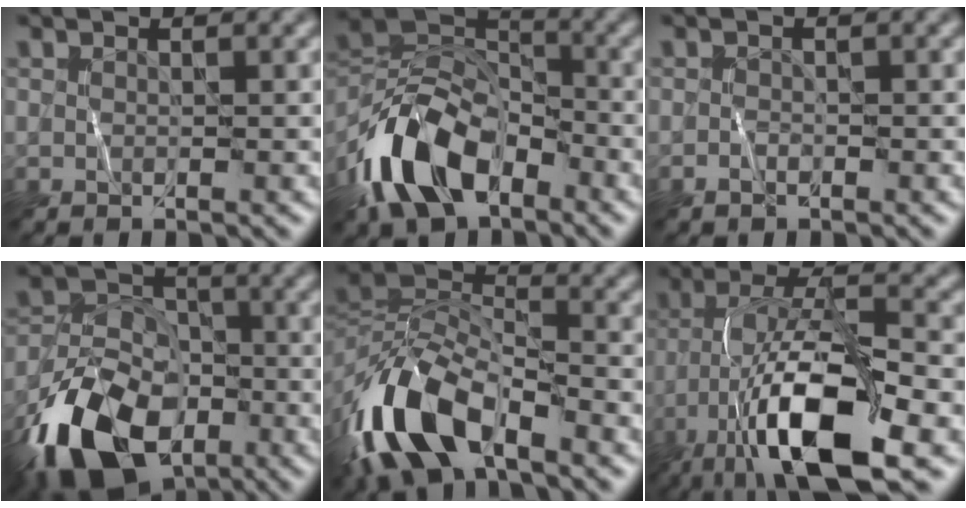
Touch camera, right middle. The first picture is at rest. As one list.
[{"total": 11.1, "force": [-6.1, 6.3, 6.8], "torque": [-0.136, 0.004, -0.124]}, {"total": 1.0, "force": [-0.6, 0.6, 0.4], "torque": [-0.007, 0.001, -0.012]}, {"total": 11.4, "force": [-6.5, 7.1, 6.2], "torque": [-0.120, -0.008, -0.130]}, {"total": 10.7, "force": [-6.0, 5.1, 7.2], "torque": [-0.151, 0.001, -0.127]}, {"total": 13.8, "force": [-6.5, 4.5, 11.4], "torque": [-0.210, 0.001, -0.119]}]